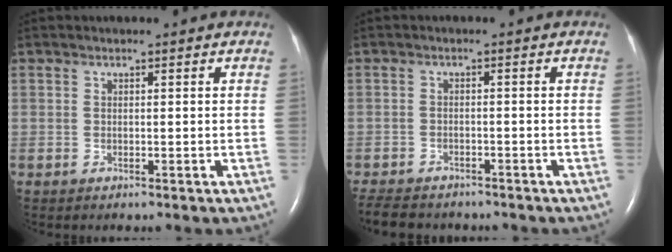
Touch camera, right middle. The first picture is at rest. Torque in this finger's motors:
{"motor_torque": [0.33, -0.37, 0.02, 0.02]}